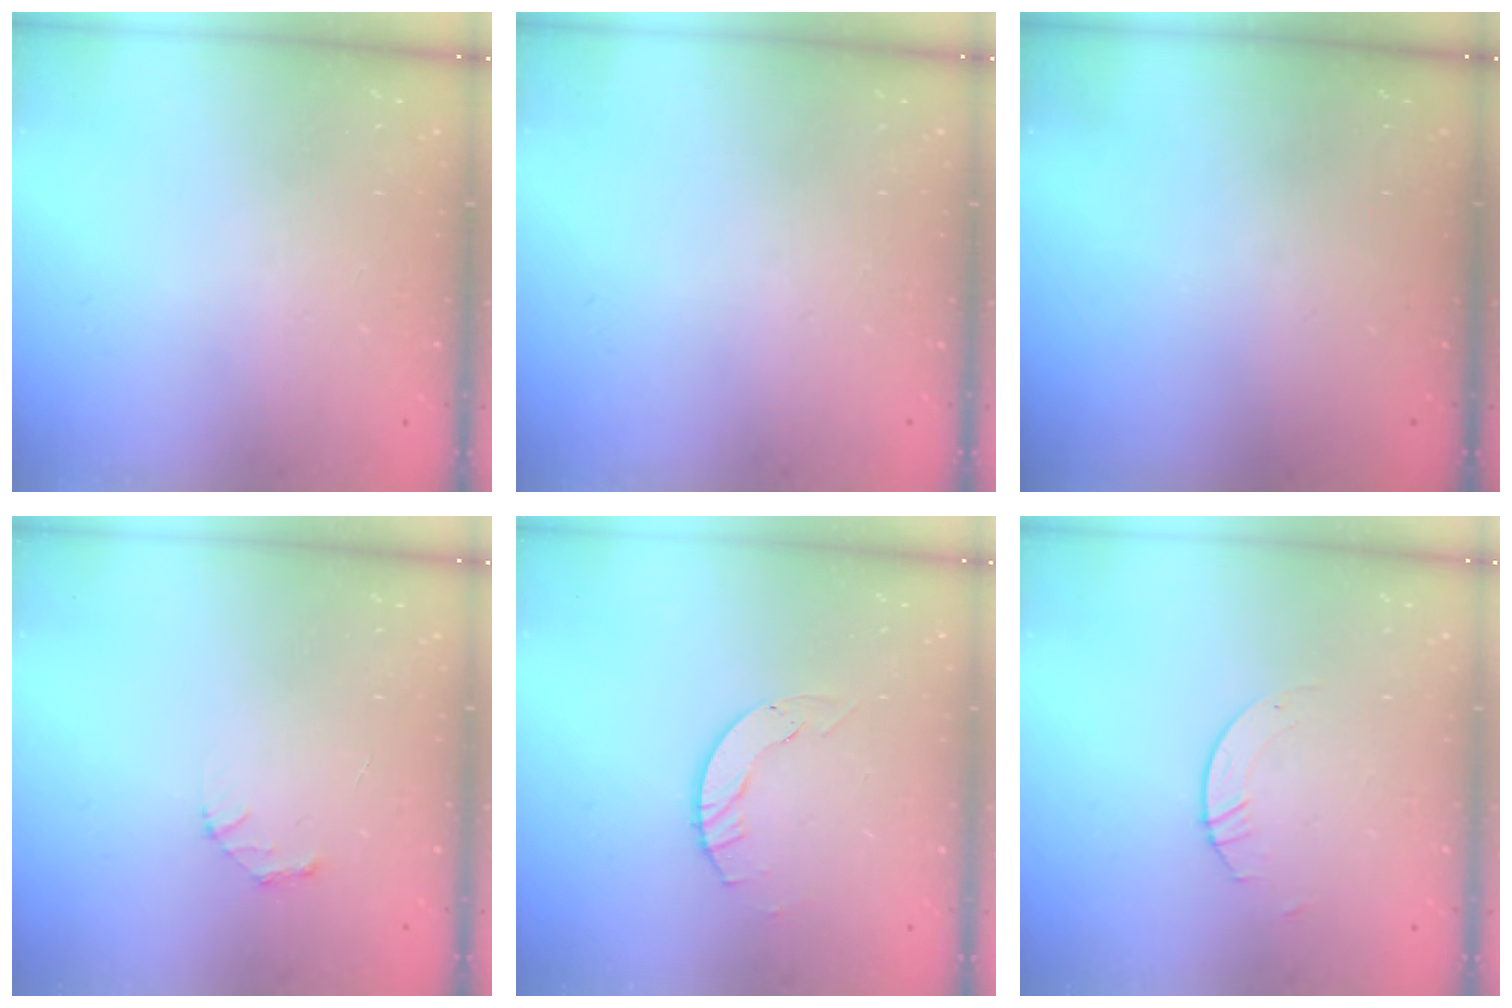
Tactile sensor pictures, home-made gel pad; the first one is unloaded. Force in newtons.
{"total": 0.0}
{"total": 0.0}
{"total": 2.1, "press": 2.1, "slide": 0.2}
{"total": 4.5, "press": 4.5, "slide": 0.5}
{"total": 1.1, "press": 1.1, "slide": 0.1}